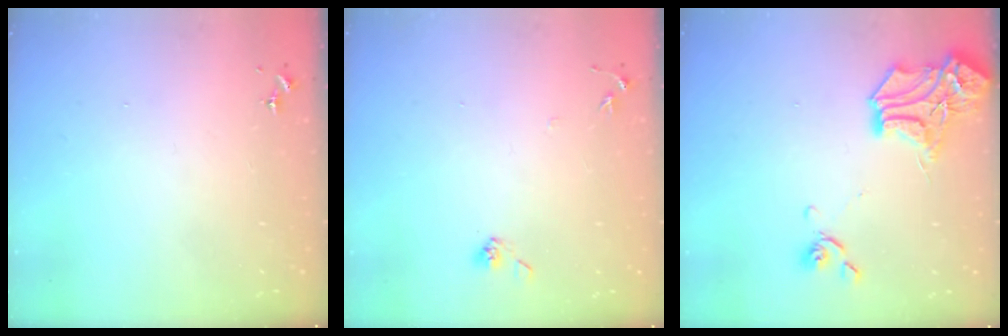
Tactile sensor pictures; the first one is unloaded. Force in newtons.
{"total": 5.6, "press": 5.5, "slide": 1.1}
{"total": 16.8, "press": 16.7, "slide": 1.5}